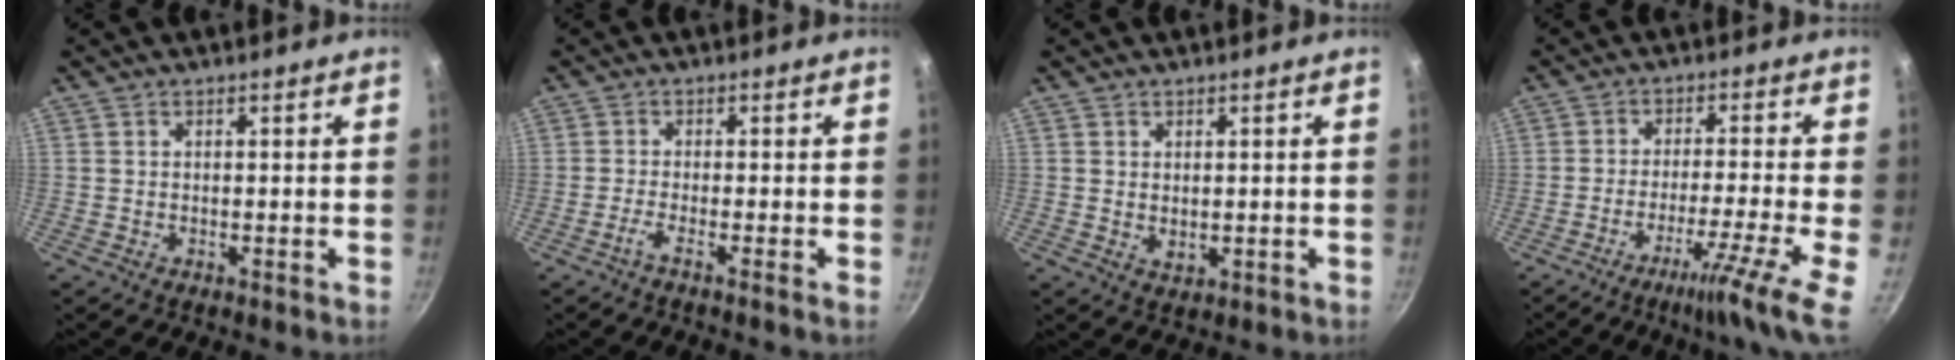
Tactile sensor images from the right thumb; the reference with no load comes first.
{"total": 2.0, "force": [-1.2, -0.5, 1.5], "torque": [-0.043, 0.004, -0.030]}
{"total": 2.1, "force": [0.6, 1.5, 1.4], "torque": [-0.018, -0.011, 0.012]}
{"total": 9.8, "force": [-5.3, -0.7, 8.3], "torque": [-0.129, 0.021, -0.089]}